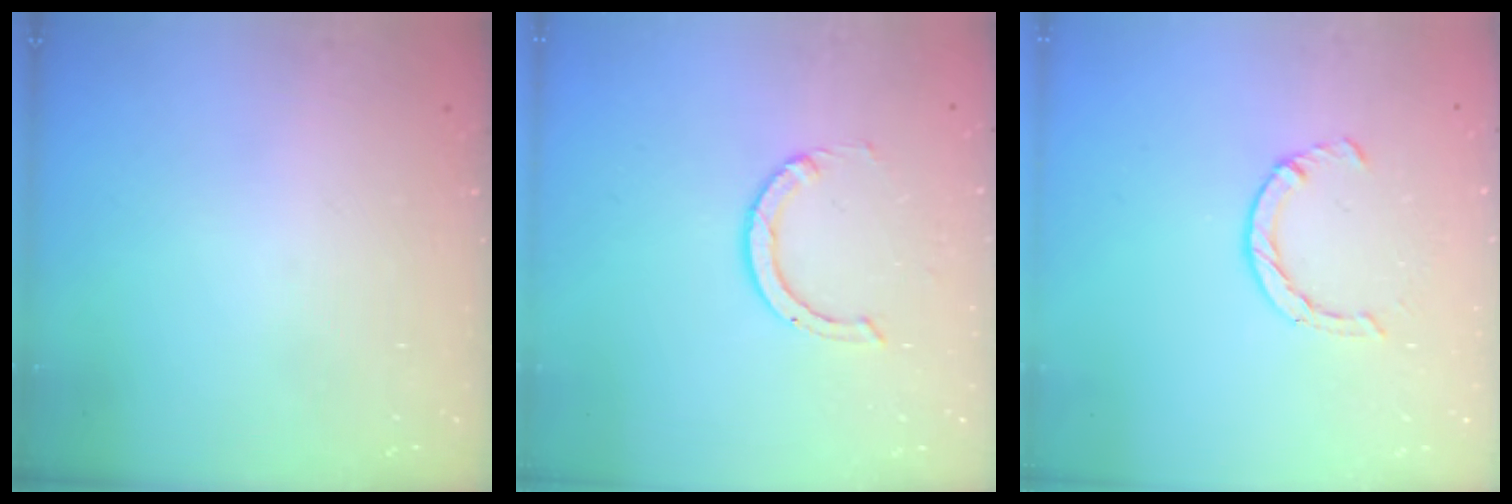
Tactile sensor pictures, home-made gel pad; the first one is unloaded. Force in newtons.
{"total": 2.8, "press": 2.8, "slide": 0.2}
{"total": 4.1, "press": 4.0, "slide": 0.4}